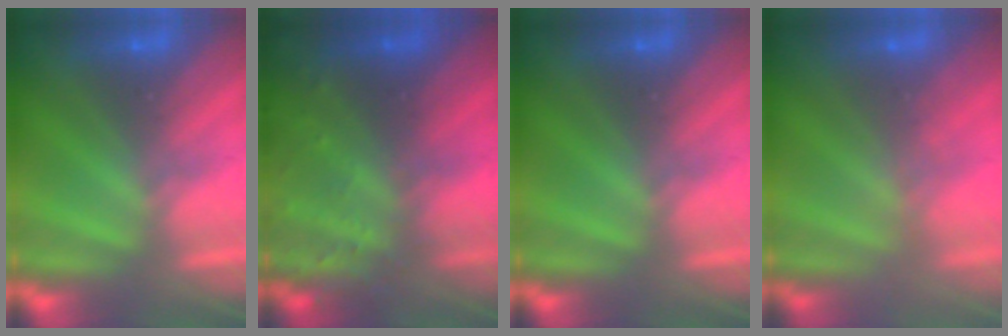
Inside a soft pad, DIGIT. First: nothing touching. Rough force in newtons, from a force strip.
{"total": 7.0}
{"total": 0.0}
{"total": 1.7}